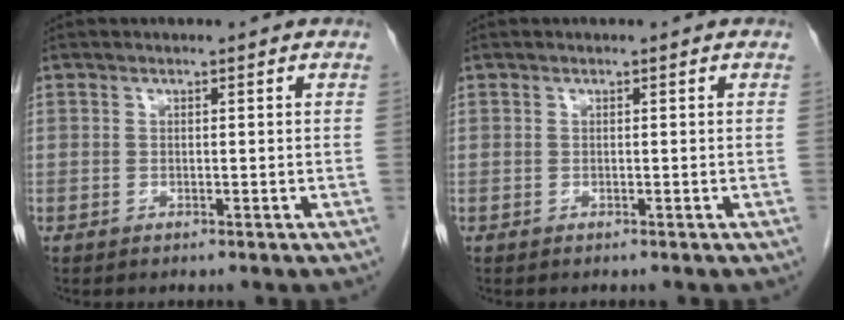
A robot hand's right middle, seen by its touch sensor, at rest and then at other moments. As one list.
[{"total": 0.0}]